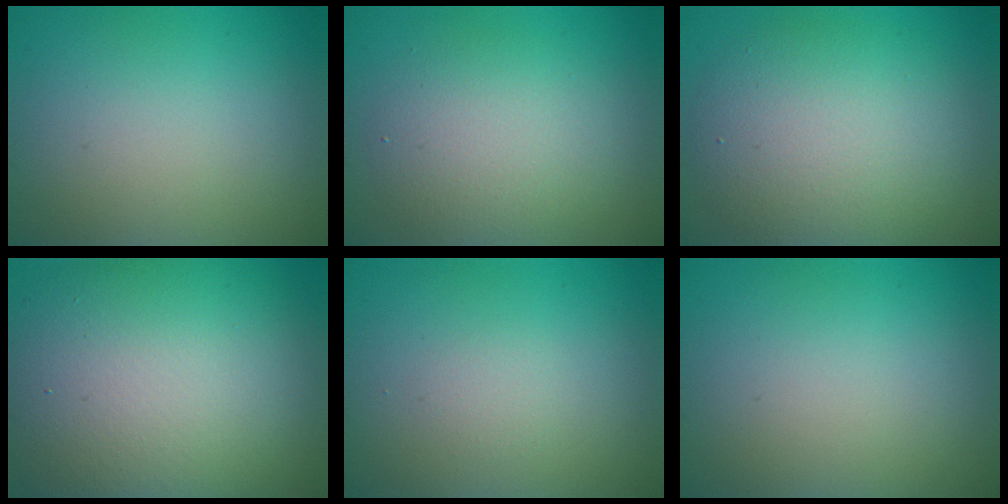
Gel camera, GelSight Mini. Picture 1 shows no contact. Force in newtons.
{"total": 4.3, "press": 4.3, "slide": 0.2}
{"total": 7.2, "press": 7.2, "slide": 0.3}
{"total": 14.7, "press": 14.7, "slide": 0.9}
{"total": 0.8, "press": 0.8, "slide": 0.1}
{"total": 0.0}